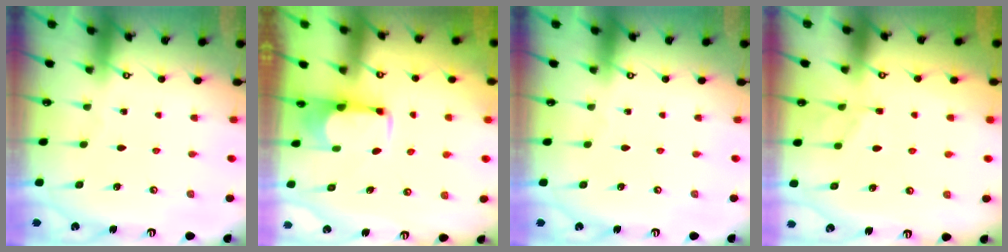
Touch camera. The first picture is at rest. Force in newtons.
{"total": 1.9, "press": 1.7, "slide": 0.7}
{"total": 0.0}
{"total": 1.1, "press": 0.0, "slide": 1.1}